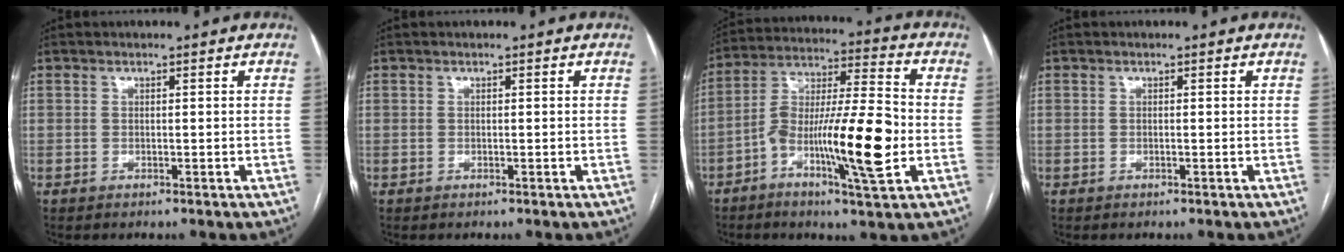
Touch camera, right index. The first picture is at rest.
{"total": 0.0}
{"total": 15.9, "force": [-4.7, 1.8, 15.0], "torque": [-0.271, 0.006, -0.082]}
{"total": 0.0}